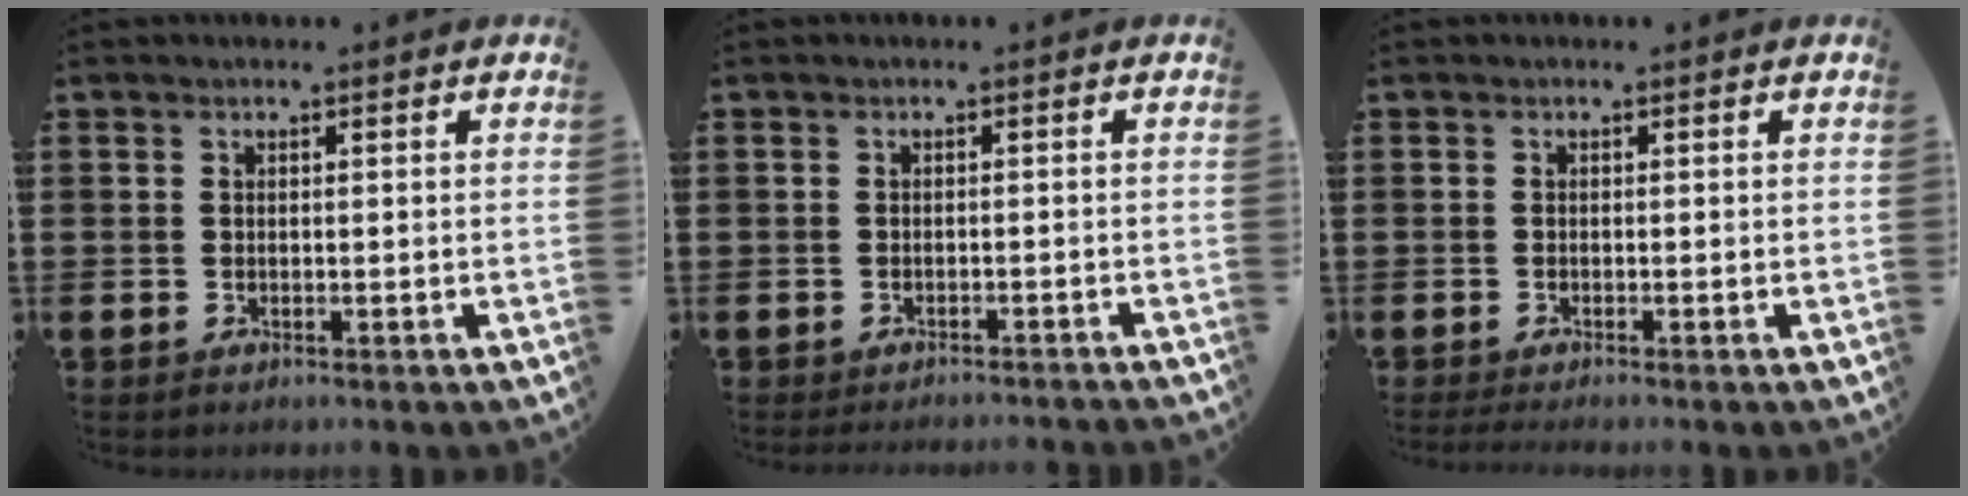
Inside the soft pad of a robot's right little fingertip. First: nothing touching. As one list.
[{"total": 1.4, "force": [-1.4, -0.2, 0.0], "torque": [-0.001, 0.003, -0.028]}, {"total": 0.9, "force": [-0.8, -0.1, 0.5], "torque": [-0.007, -0.002, -0.016]}]